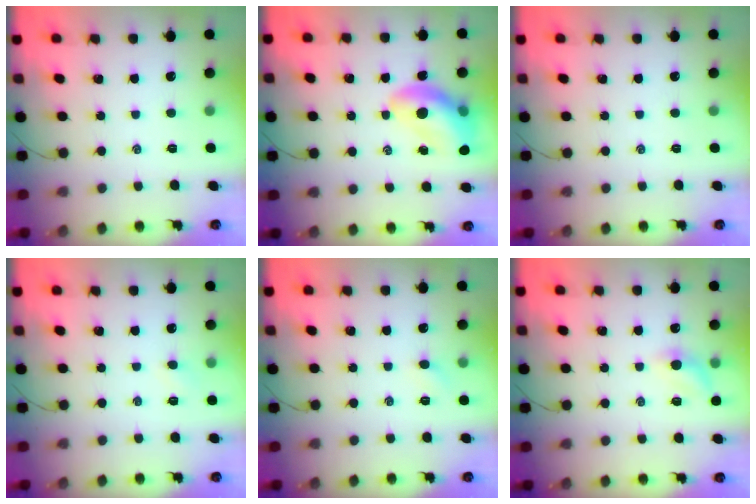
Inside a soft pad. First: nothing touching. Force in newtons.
{"total": 13.2, "press": 12.6, "slide": 3.9}
{"total": 0.0}
{"total": 3.0, "press": 2.9, "slide": 0.8}
{"total": 2.4, "press": 2.3, "slide": 0.7}
{"total": 5.0, "press": 4.8, "slide": 1.3}